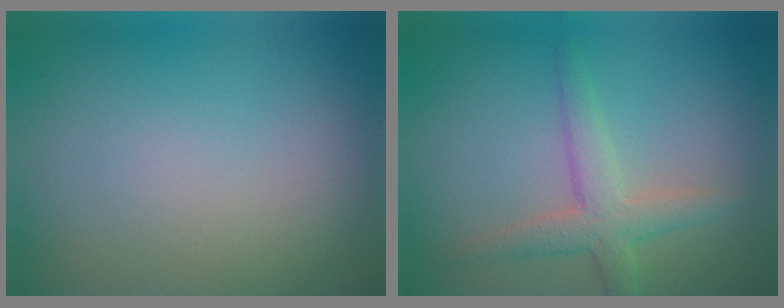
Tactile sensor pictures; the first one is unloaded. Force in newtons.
{"total": 3.2, "press": 3.2, "slide": 0.2}